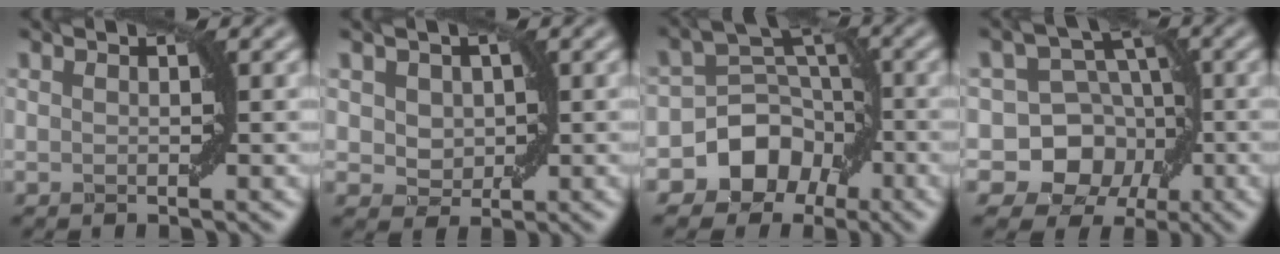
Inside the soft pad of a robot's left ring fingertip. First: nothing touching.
{"total": 3.0, "force": [0.9, 2.4, 1.5], "torque": [-0.033, 0.005, 0.014]}
{"total": 6.4, "force": [-3.1, 5.1, 2.3], "torque": [-0.009, 0.023, -0.077]}
{"total": 8.9, "force": [-2.6, 8.1, 2.7], "torque": [-0.025, 0.022, -0.068]}